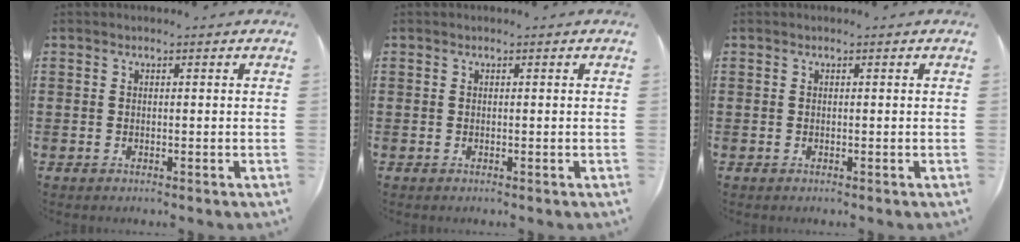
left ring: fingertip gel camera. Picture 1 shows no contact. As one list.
[{"total": 0.0}, {"total": 0.0}]